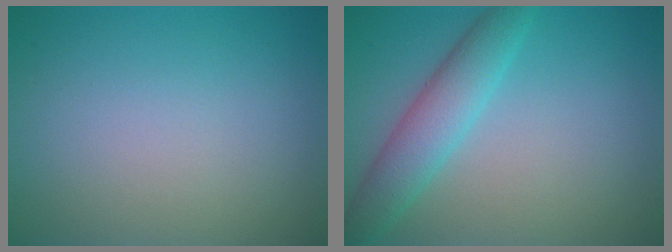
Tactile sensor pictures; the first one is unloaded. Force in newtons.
{"total": 4.1, "press": 4.1, "slide": 0.1}